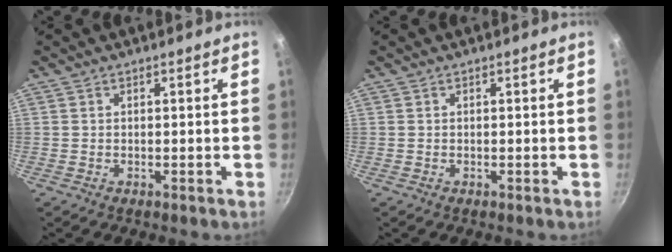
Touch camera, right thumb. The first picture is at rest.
{"total": 0.0}